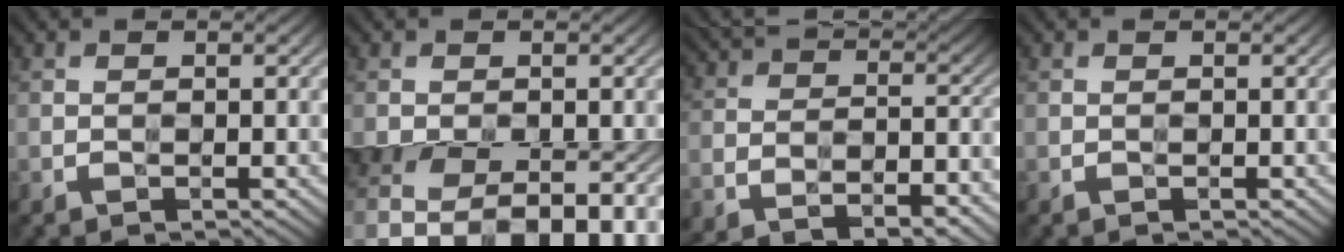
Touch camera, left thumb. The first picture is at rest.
{"total": 9.2, "force": [-5.2, 4.3, 6.2], "torque": [-0.120, -0.041, -0.048]}
{"total": 14.2, "force": [-10.2, 6.3, 7.6], "torque": [-0.146, -0.024, -0.130]}
{"total": 0.0}